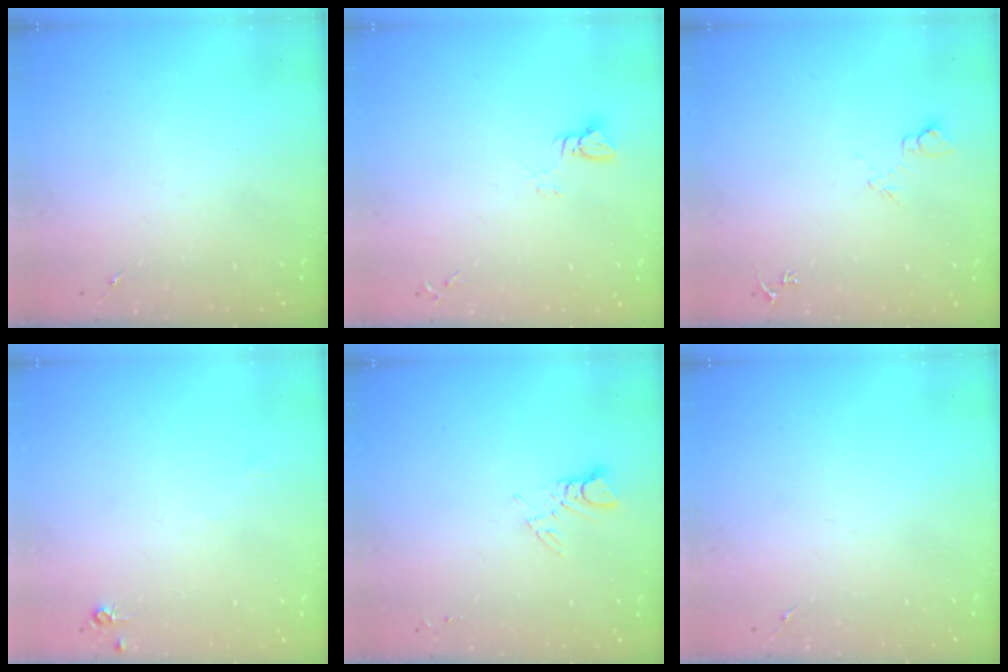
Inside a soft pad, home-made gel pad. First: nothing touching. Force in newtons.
{"total": 2.9, "press": 2.9, "slide": 0.2}
{"total": 6.7, "press": 6.7, "slide": 0.8}
{"total": 4.7, "press": 4.7, "slide": 0.7}
{"total": 3.9, "press": 3.9, "slide": 0.4}
{"total": 0.0}